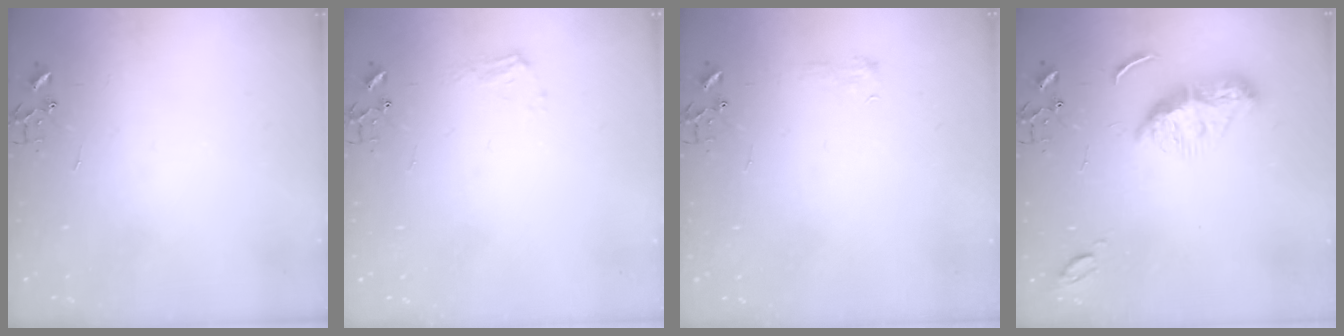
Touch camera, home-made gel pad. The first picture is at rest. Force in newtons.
{"total": 7.2, "press": 7.2, "slide": 0.8}
{"total": 6.0, "press": 6.0, "slide": 0.6}
{"total": 10.4, "press": 10.4, "slide": 0.1}